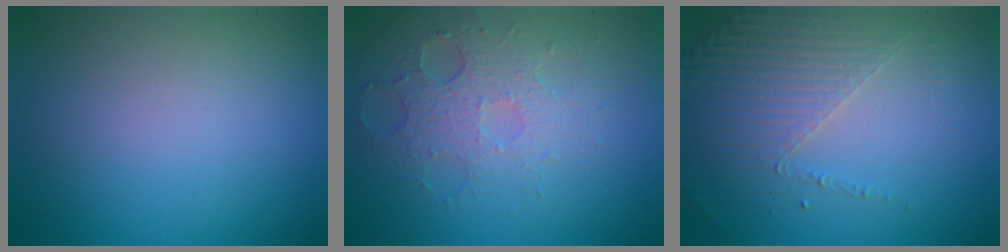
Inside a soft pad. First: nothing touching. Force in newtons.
{"total": 3.6, "press": 3.3, "slide": 1.4}
{"total": 4.2, "press": 3.1, "slide": 2.9}